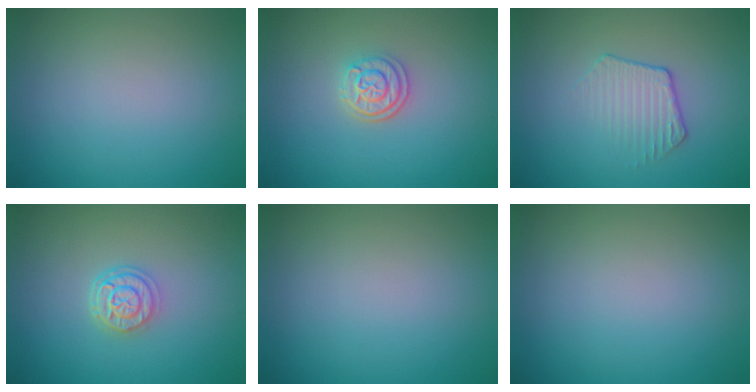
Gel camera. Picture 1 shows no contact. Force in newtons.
{"total": 2.6, "press": 2.2, "slide": 1.3}
{"total": 2.1, "press": 1.5, "slide": 1.4}
{"total": 2.7, "press": 2.2, "slide": 1.6}
{"total": 0.0}
{"total": 0.0}